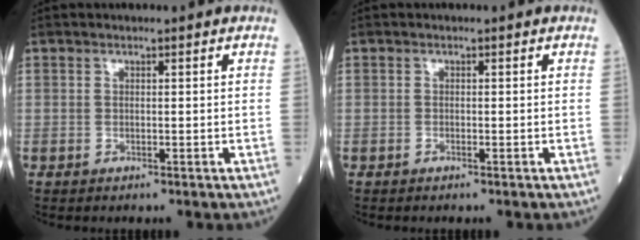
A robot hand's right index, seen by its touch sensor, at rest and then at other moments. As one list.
[{"total": 0.0}]